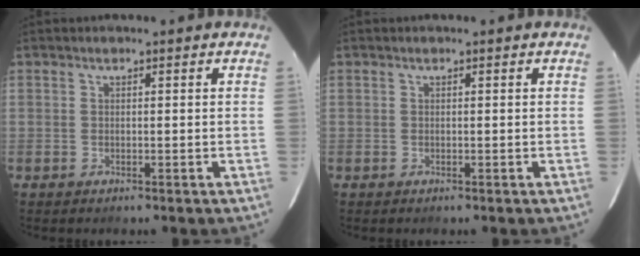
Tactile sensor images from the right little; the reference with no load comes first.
{"total": 0.0}